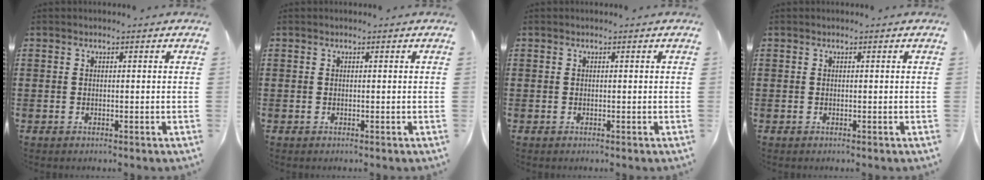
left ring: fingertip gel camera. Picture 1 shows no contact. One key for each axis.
{"total": 0.0}
{"total": 0.0}
{"total": 0.0}